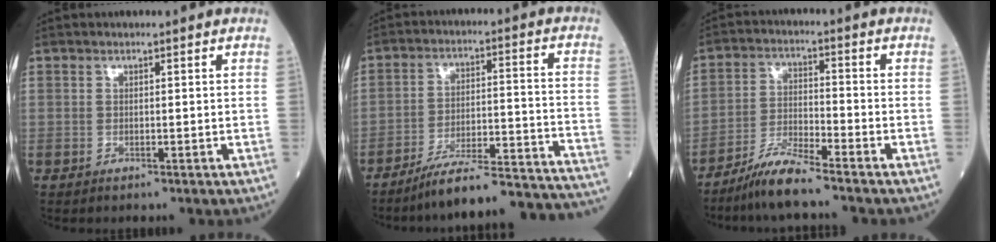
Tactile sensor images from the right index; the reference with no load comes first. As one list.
[{"total": 23.4, "force": [-21.9, 0.4, 8.4], "torque": [-0.065, 0.010, -0.302]}, {"total": 6.2, "force": [-5.4, -0.5, 3.1], "torque": [-0.060, -0.020, -0.108]}]